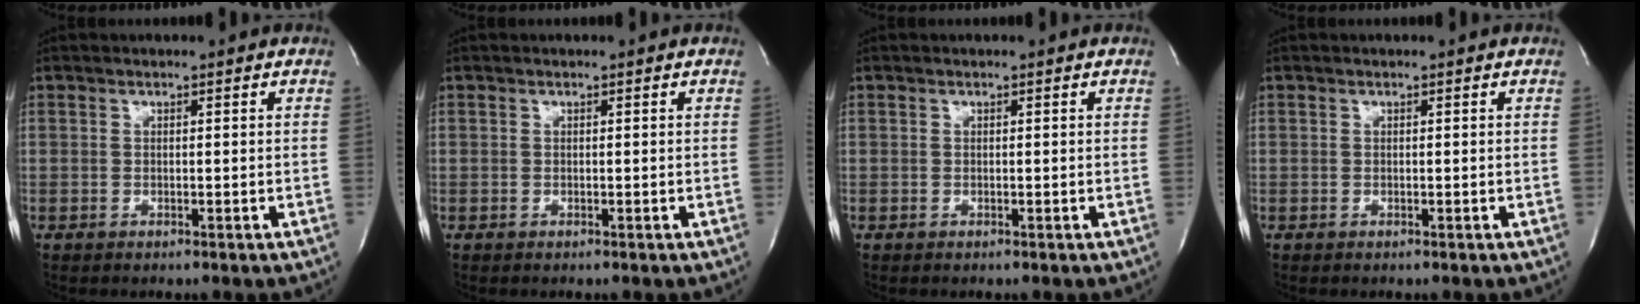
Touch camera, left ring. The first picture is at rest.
{"total": 0.0}
{"total": 0.0}
{"total": 0.0}